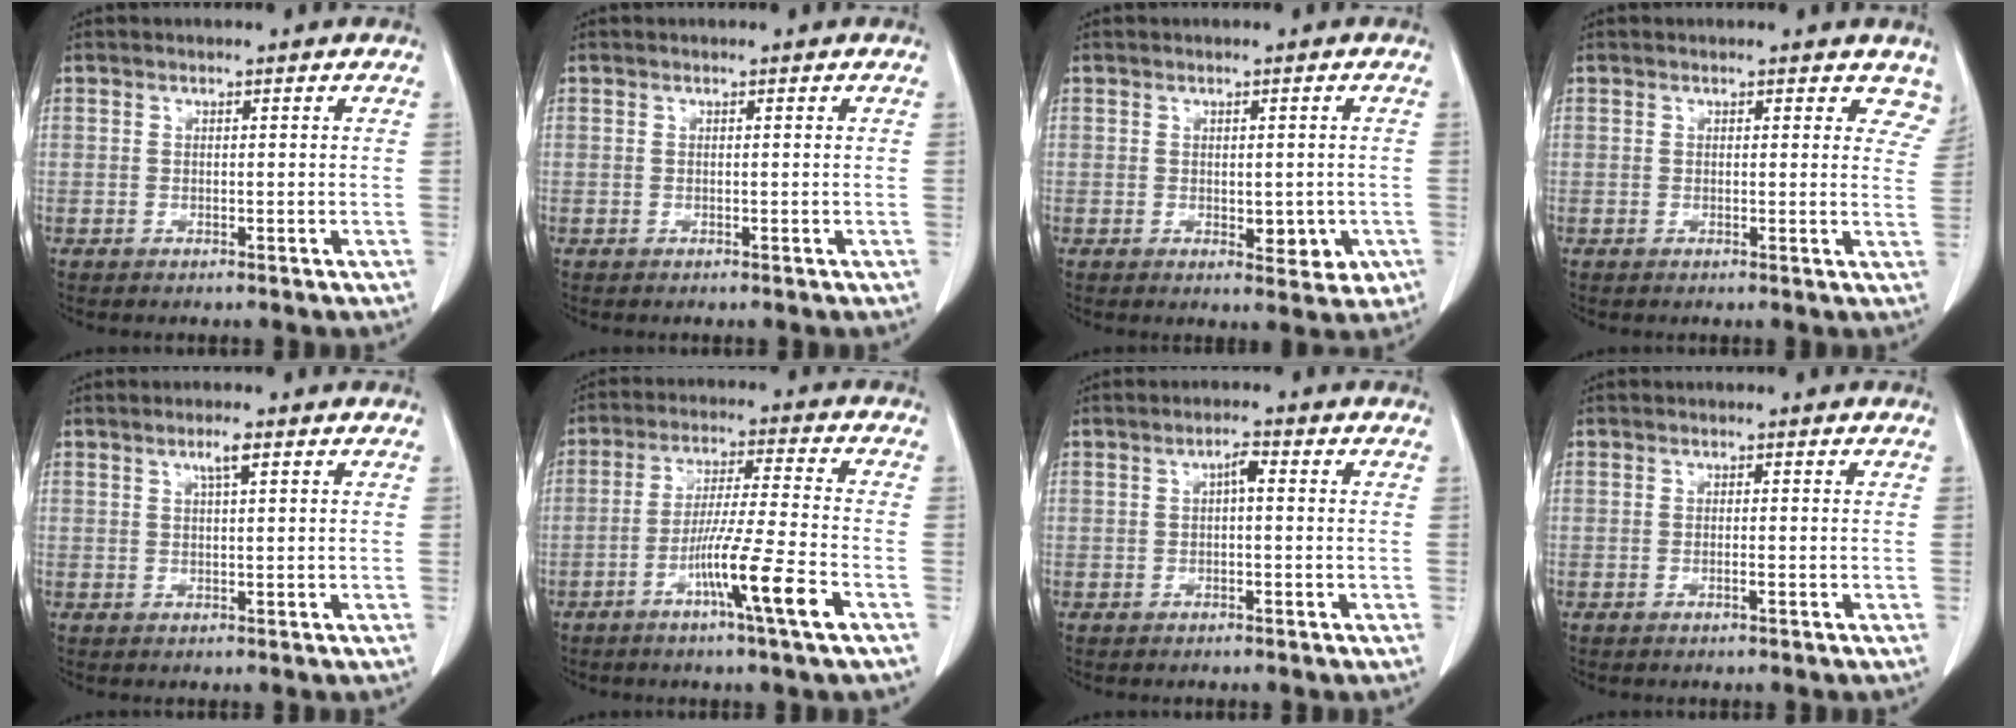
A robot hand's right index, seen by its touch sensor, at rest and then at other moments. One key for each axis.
{"total": 0.0}
{"total": 4.5, "fx": -1.0, "fy": 2.4, "fz": 3.6, "tx": -0.027, "ty": -0.001, "tz": -0.001}
{"total": 4.8, "fx": 4.3, "fy": 2.2, "fz": 0.8, "tx": 0.026, "ty": -0.012, "tz": 0.019}
{"total": 2.1, "fx": 1.0, "fy": 0.1, "fz": 1.8, "tx": -0.035, "ty": 0.001, "tz": 0.018}
{"total": 10.5, "fx": -4.8, "fy": -1.4, "fz": 9.3, "tx": -0.161, "ty": -0.014, "tz": -0.088}
{"total": 1.8, "fx": 0.2, "fy": 0.5, "fz": 1.8, "tx": -0.031, "ty": 0.005, "tz": 0.003}
{"total": 0.6, "fx": -0.2, "fy": -0.1, "fz": 0.6, "tx": -0.008, "ty": 0.002, "tz": 0.000}